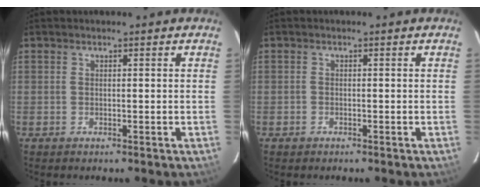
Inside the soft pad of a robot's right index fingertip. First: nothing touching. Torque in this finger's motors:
{"motor_torque": [-0.05, 0.09, 0.10, 0.01]}